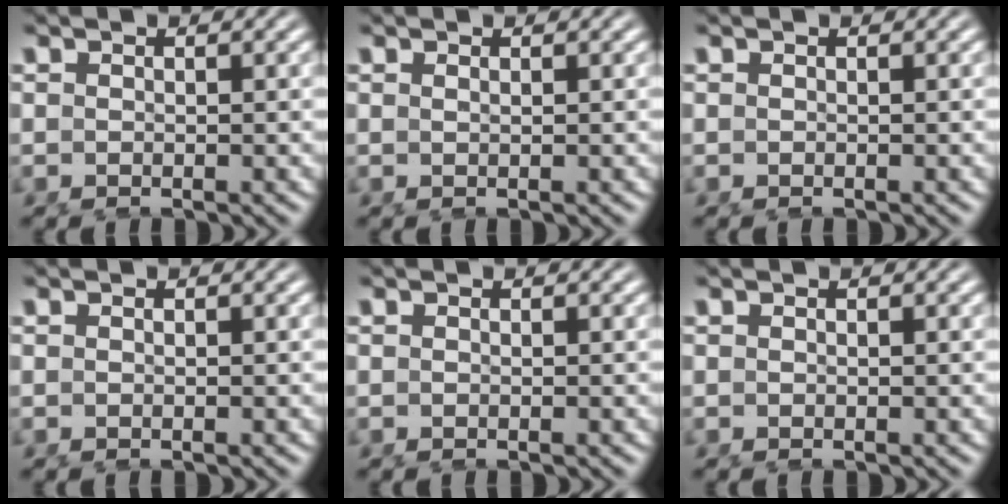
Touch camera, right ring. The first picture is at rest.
{"total": 0.9, "force": [0.1, -0.9, 0.2], "torque": [-0.001, -0.008, 0.008]}
{"total": 0.0}
{"total": 0.0}
{"total": 0.0}
{"total": 0.0}